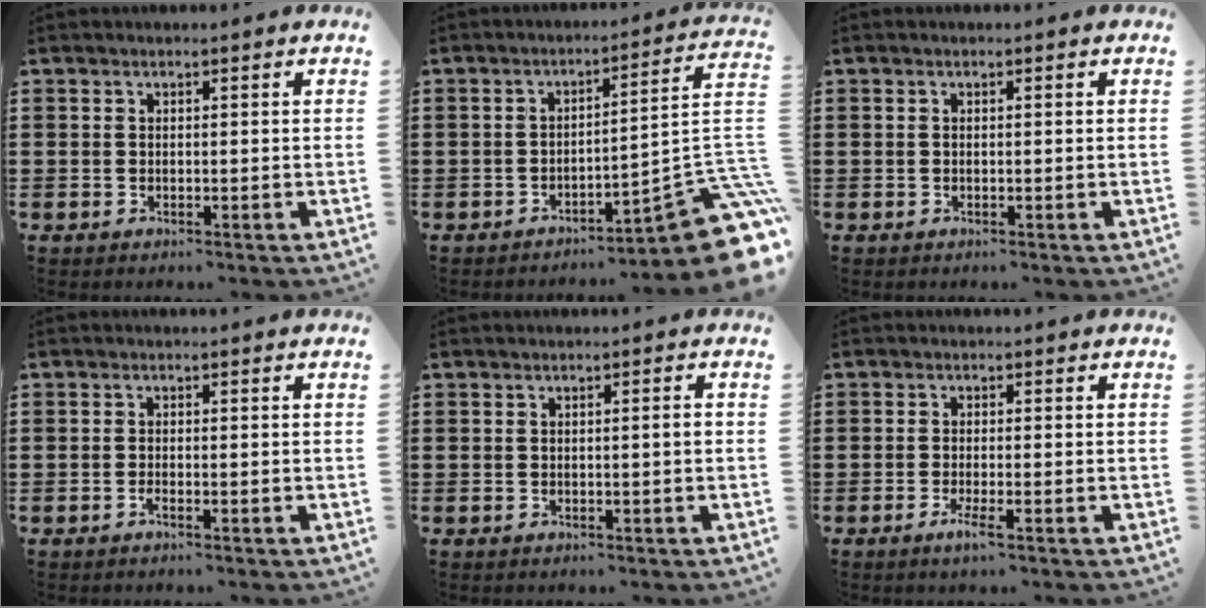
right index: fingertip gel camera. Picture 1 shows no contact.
{"total": 8.6, "force": [-5.3, 2.0, 6.4], "torque": [-0.072, -0.007, -0.105]}
{"total": 0.0}
{"total": 0.8, "force": [-0.7, 0.0, 0.5], "torque": [-0.011, -0.001, -0.013]}
{"total": 1.0, "force": [-0.2, 0.0, 0.9], "torque": [-0.015, -0.001, -0.004]}
{"total": 2.4, "force": [-1.3, 0.1, 2.0], "torque": [-0.046, -0.011, -0.027]}